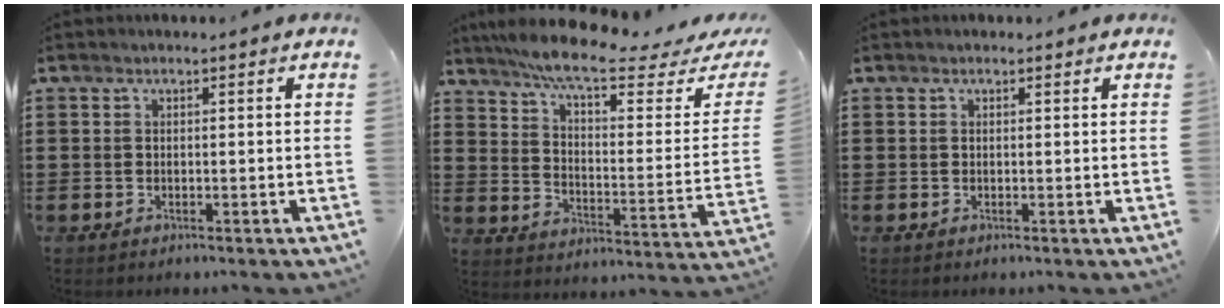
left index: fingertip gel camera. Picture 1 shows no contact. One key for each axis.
{"total": 8.7, "fx": 7.0, "fy": 0.5, "fz": 5.1, "tx": -0.119, "ty": -0.043, "tz": 0.116}
{"total": 0.5, "fx": 0.4, "fy": 0.3, "fz": 0.2, "tx": -0.004, "ty": 0.004, "tz": 0.007}